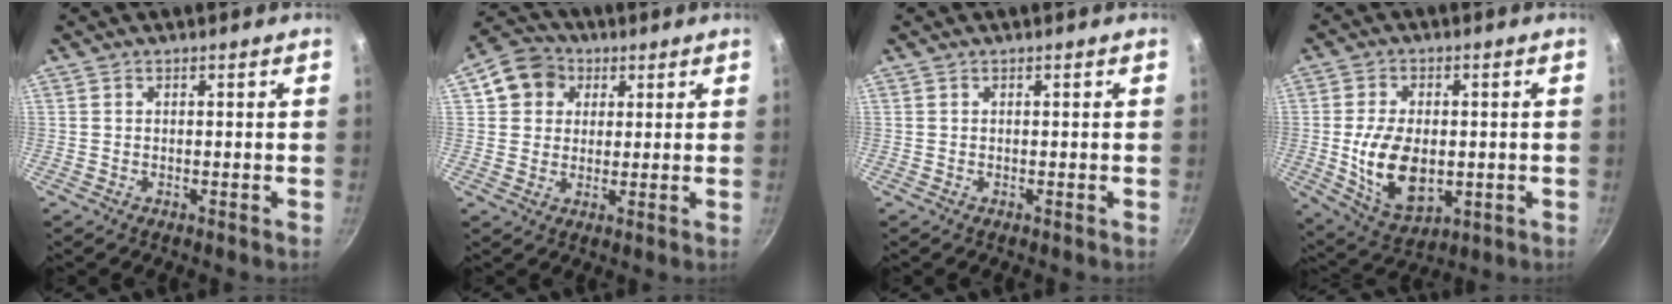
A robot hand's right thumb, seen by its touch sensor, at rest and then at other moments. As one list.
[{"total": 8.4, "force": [2.8, 7.3, 3.1], "torque": [-0.018, 0.011, 0.037]}, {"total": 0.0}, {"total": 13.2, "force": [-1.0, 8.1, 10.4], "torque": [-0.177, -0.008, -0.002]}]